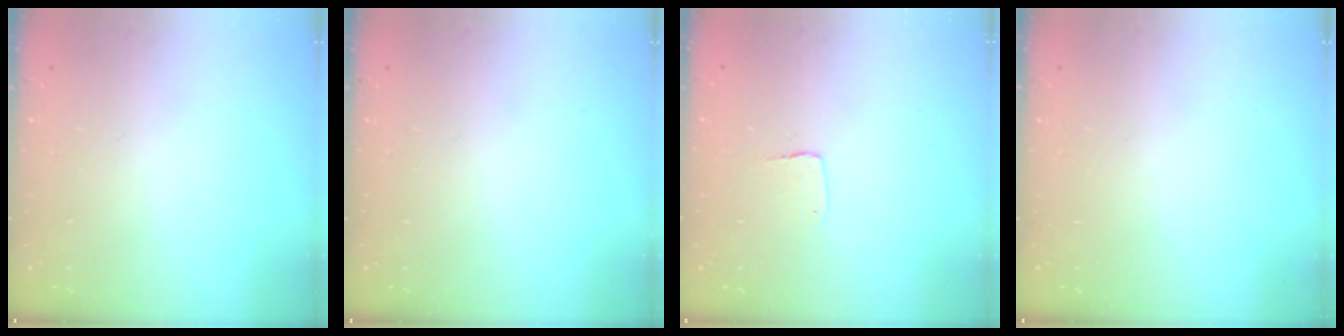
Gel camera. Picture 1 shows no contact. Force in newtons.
{"total": 0.0}
{"total": 3.1, "press": 3.1, "slide": 0.3}
{"total": 0.0}